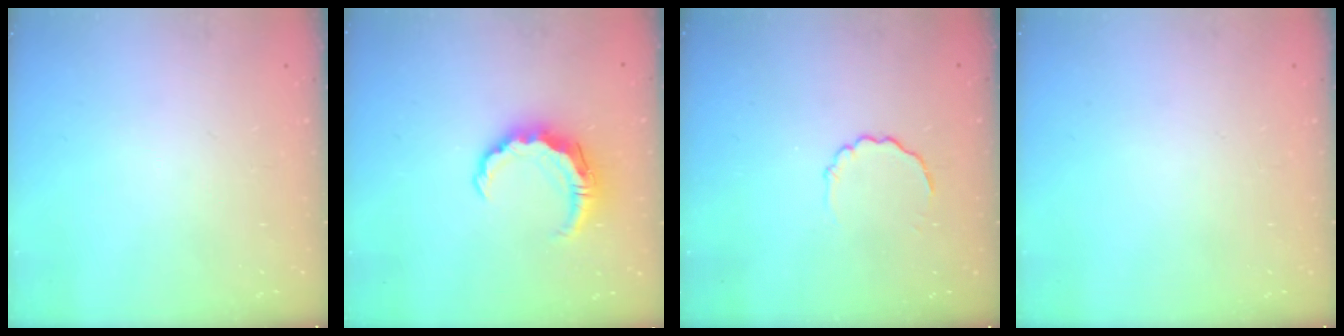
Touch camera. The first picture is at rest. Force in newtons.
{"total": 7.0, "press": 7.0, "slide": 0.4}
{"total": 3.3, "press": 3.1, "slide": 1.0}
{"total": 0.0}